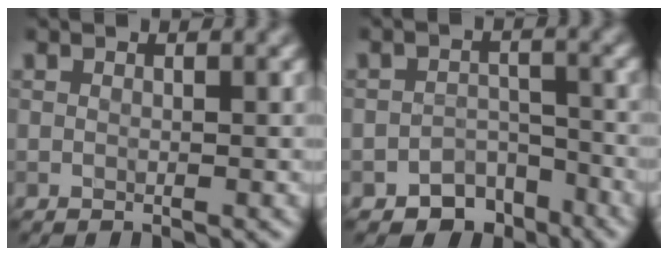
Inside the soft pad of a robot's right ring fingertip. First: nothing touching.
{"total": 4.1, "force": [-3.1, 2.5, 1.1], "torque": [0.001, 0.004, -0.045]}